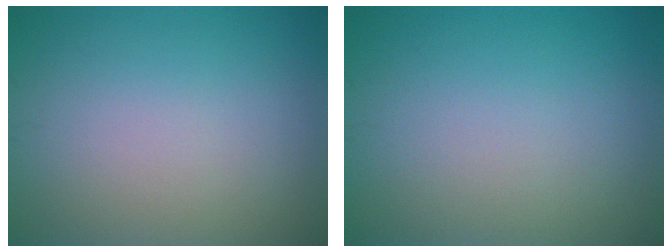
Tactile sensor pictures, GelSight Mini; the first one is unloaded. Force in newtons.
{"total": 0.0}